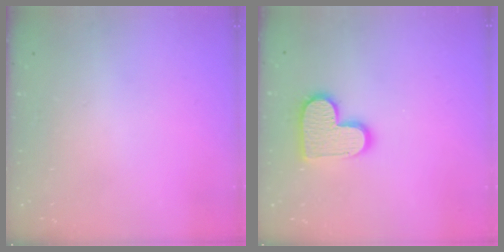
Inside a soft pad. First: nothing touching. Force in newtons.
{"total": 13.5, "press": 13.5, "slide": 0.8}